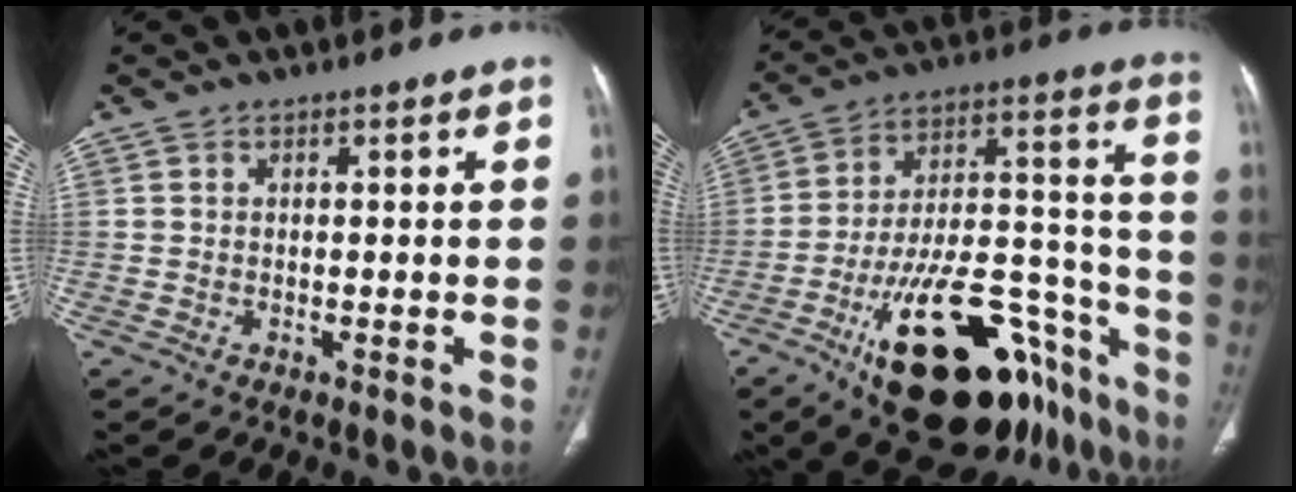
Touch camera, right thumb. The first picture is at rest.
{"total": 29.1, "force": [-16.3, 12.5, 20.6], "torque": [-0.253, 0.093, -0.249]}